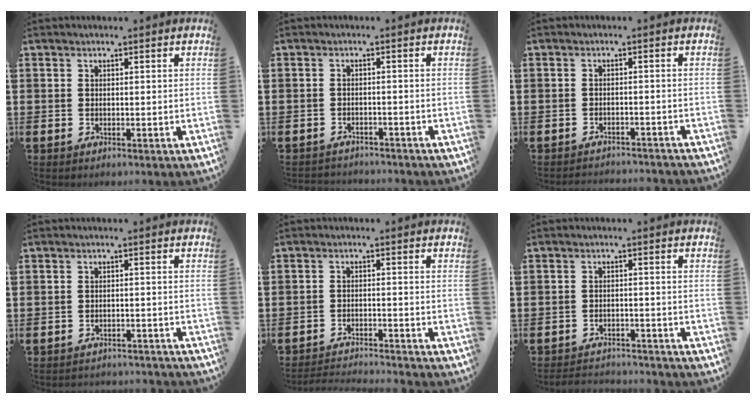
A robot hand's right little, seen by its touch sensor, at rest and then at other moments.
{"total": 1.6, "force": [-1.5, 0.2, -0.2], "torque": [0.000, 0.002, -0.035]}
{"total": 1.7, "force": [-1.7, -0.1, -0.2], "torque": [-0.002, 0.003, -0.037]}
{"total": 1.8, "force": [-1.7, -0.1, -0.1], "torque": [-0.003, 0.003, -0.038]}
{"total": 2.6, "force": [-2.5, -0.2, 0.0], "torque": [-0.003, 0.001, -0.055]}
{"total": 2.4, "force": [-2.4, 0.0, -0.2], "torque": [-0.003, 0.002, -0.052]}